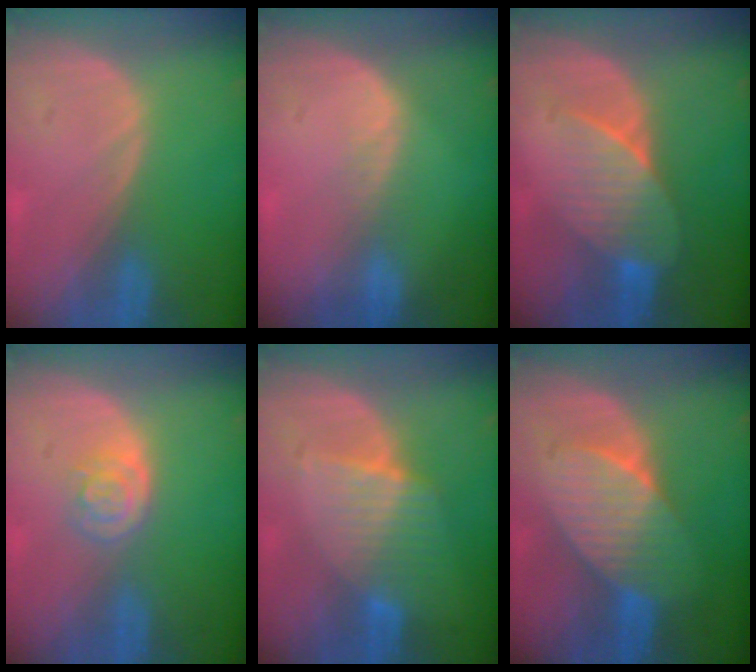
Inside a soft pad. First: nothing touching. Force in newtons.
{"total": 2.0, "press": 1.1, "slide": 1.7}
{"total": 7.1, "press": 6.5, "slide": 2.8}
{"total": 3.3, "press": 3.3, "slide": 0.1}
{"total": 6.8, "press": 6.0, "slide": 3.3}
{"total": 7.3, "press": 7.3, "slide": 1.0}